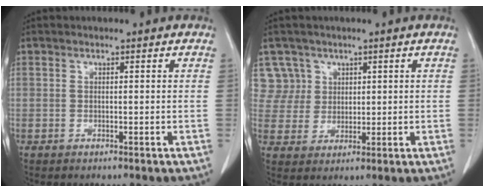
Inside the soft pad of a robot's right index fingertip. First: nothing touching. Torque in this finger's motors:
{"motor_torque": [-0.34, 0.38, -0.12, -0.06]}